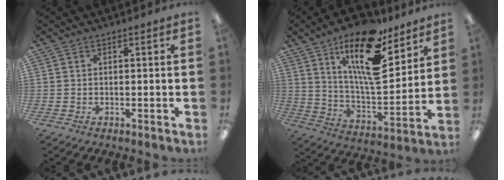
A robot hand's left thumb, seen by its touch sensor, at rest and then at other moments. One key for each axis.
{"total": 20.1, "fx": 12.1, "fy": 7.7, "fz": 14.0, "tx": -0.227, "ty": -0.069, "tz": 0.200}